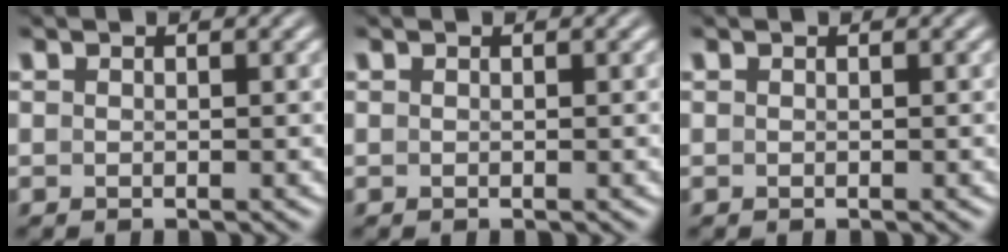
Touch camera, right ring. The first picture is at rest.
{"total": 0.0}
{"total": 0.0}